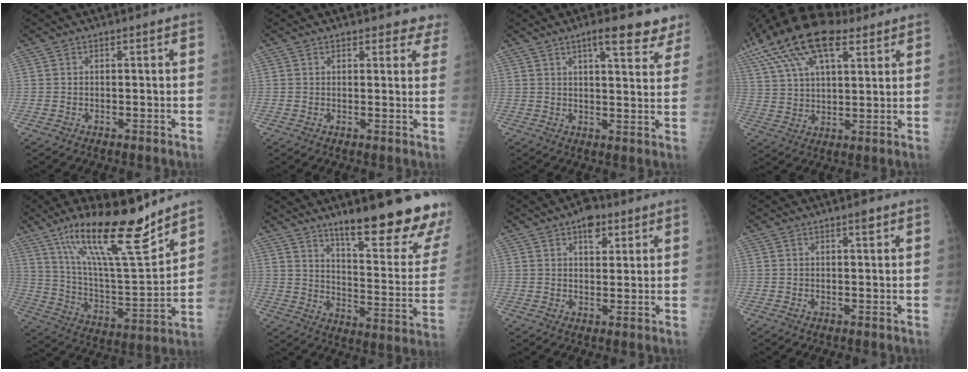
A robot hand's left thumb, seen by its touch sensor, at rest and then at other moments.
{"total": 4.5, "force": [4.0, 2.0, 0.8], "torque": [0.033, -0.017, 0.030]}
{"total": 9.9, "force": [7.1, 2.8, 6.3], "torque": [-0.048, -0.032, 0.087]}
{"total": 21.1, "force": [12.1, 9.5, 14.4], "torque": [-0.282, 0.011, 0.220]}
{"total": 21.8, "force": [15.2, 4.5, 15.0], "torque": [-0.230, -0.077, 0.266]}
{"total": 23.8, "force": [15.9, 4.5, 17.1], "torque": [-0.203, -0.100, 0.231]}
{"total": 5.3, "force": [3.0, 3.0, 3.2], "torque": [-0.021, -0.011, 0.040]}
{"total": 1.2, "force": [0.7, 0.3, 0.9], "torque": [-0.009, -0.002, 0.010]}